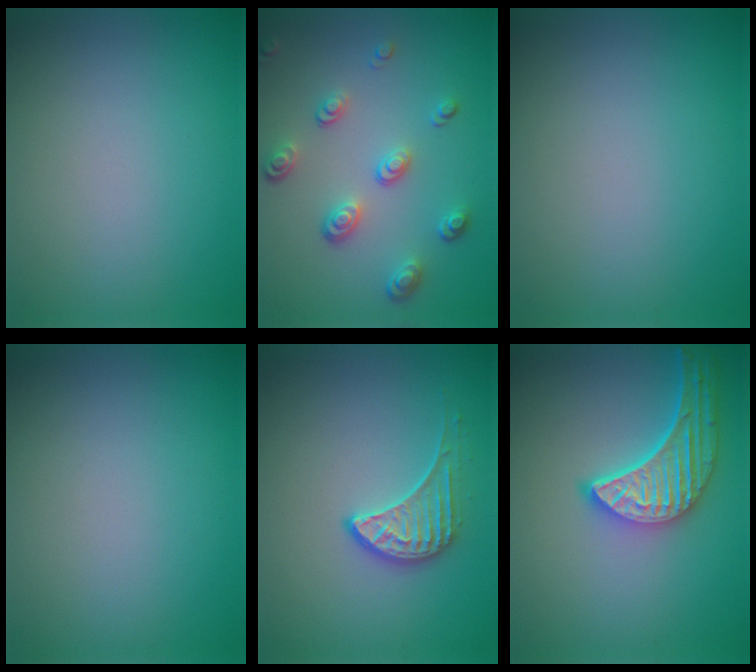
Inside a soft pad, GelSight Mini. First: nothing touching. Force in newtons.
{"total": 3.4, "press": 2.6, "slide": 2.3}
{"total": 0.0}
{"total": 0.0}
{"total": 2.3, "press": 1.7, "slide": 1.5}
{"total": 5.7, "press": 4.5, "slide": 3.5}